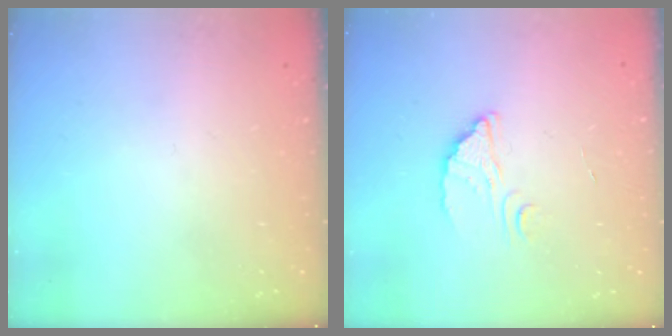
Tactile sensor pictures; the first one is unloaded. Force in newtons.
{"total": 2.1, "press": 2.1, "slide": 0.1}